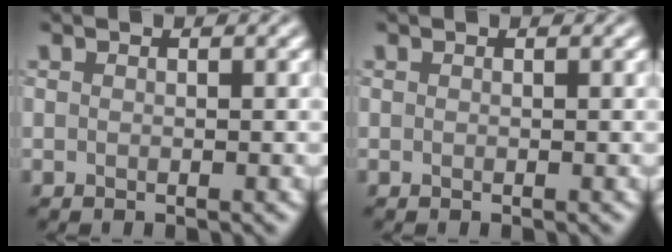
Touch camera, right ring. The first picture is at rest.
{"total": 0.0}